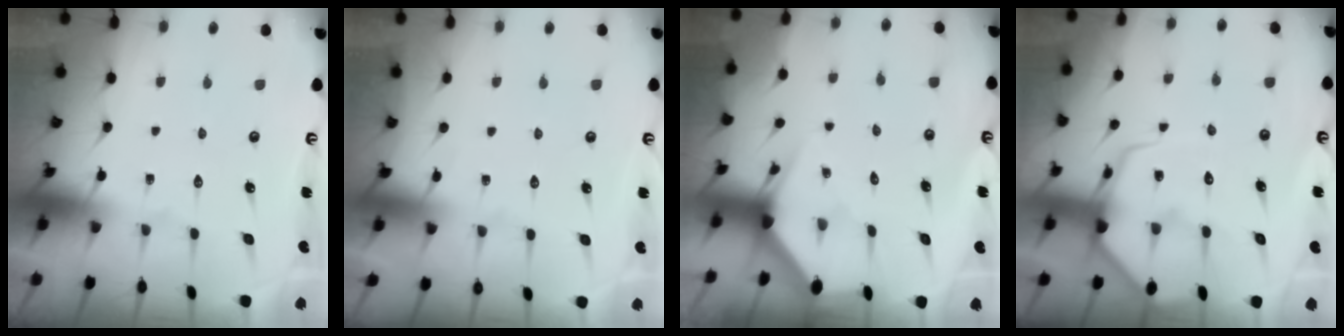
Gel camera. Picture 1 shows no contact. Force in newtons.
{"total": 2.6, "press": 2.6, "slide": 0.4}
{"total": 2.8, "press": 2.8, "slide": 0.2}
{"total": 7.9, "press": 7.8, "slide": 1.0}